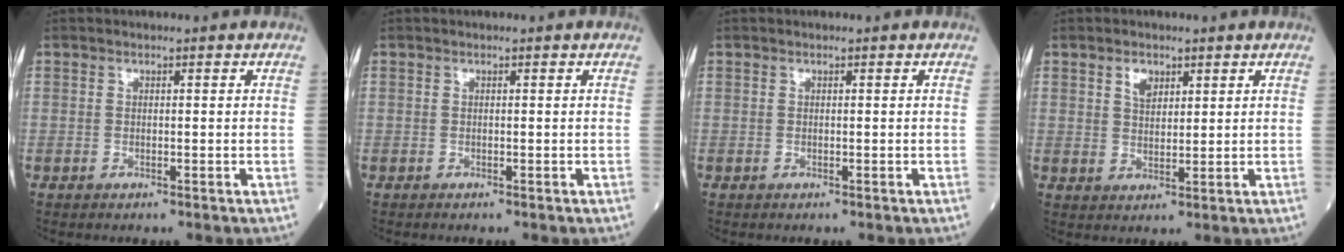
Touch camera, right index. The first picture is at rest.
{"total": 0.0}
{"total": 0.0}
{"total": 3.0, "force": [1.7, 1.7, 1.7], "torque": [-0.033, 0.003, 0.033]}